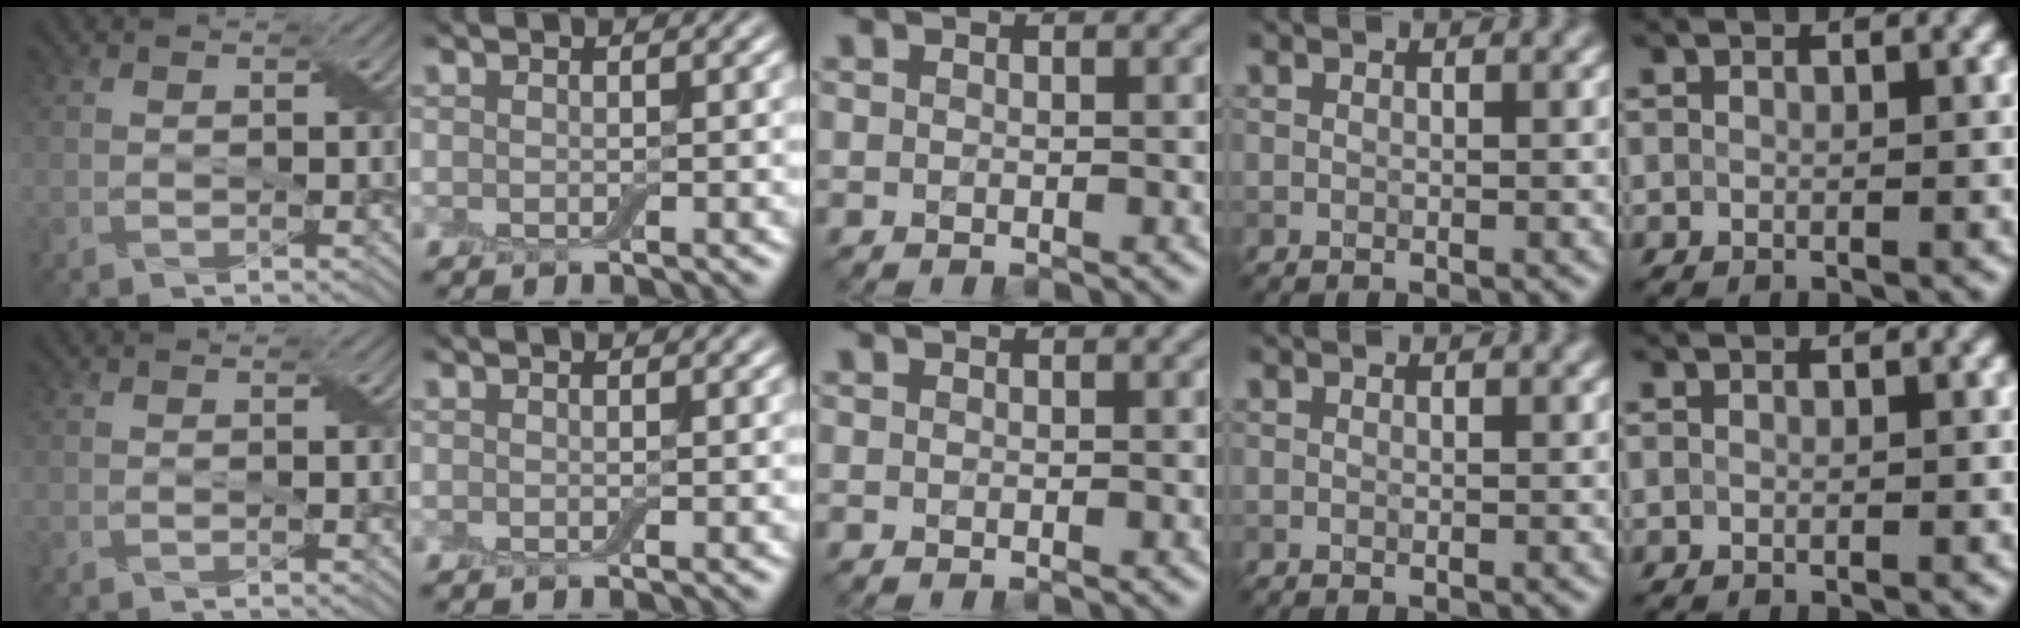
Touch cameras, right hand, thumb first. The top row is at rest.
{}